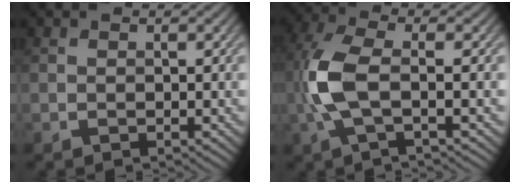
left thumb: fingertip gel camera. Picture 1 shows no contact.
{"total": 7.3, "force": [-0.9, 2.5, 6.8], "torque": [-0.170, 0.007, -0.025]}